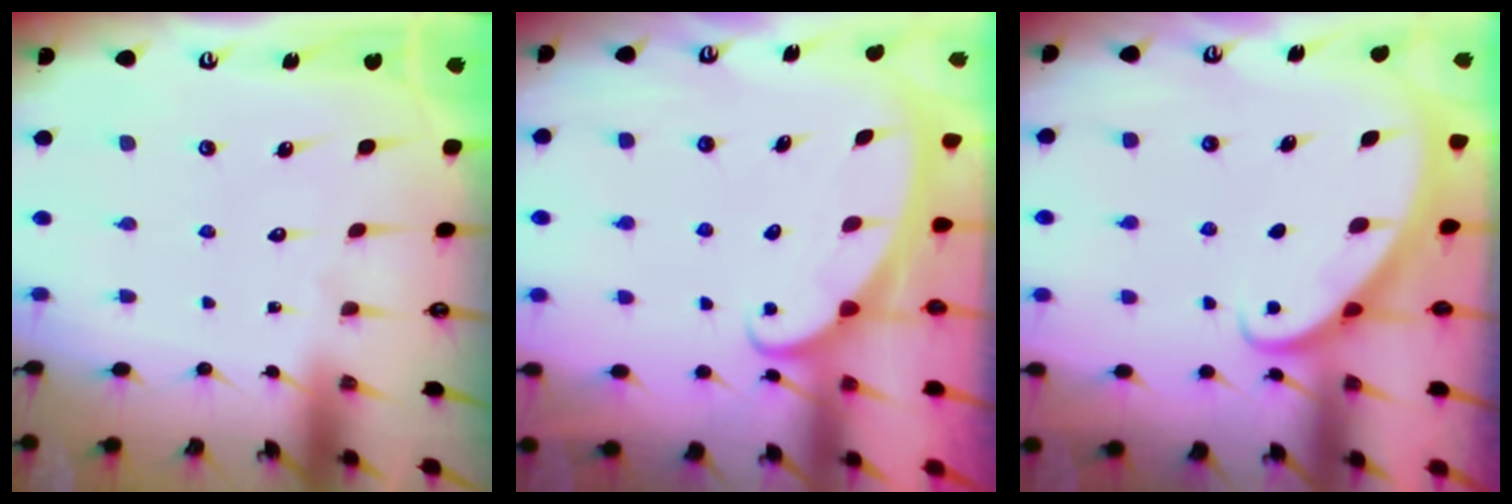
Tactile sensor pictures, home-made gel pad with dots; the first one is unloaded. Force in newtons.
{"total": 2.5, "press": 2.5, "slide": 0.3}
{"total": 2.8, "press": 2.8, "slide": 0.2}